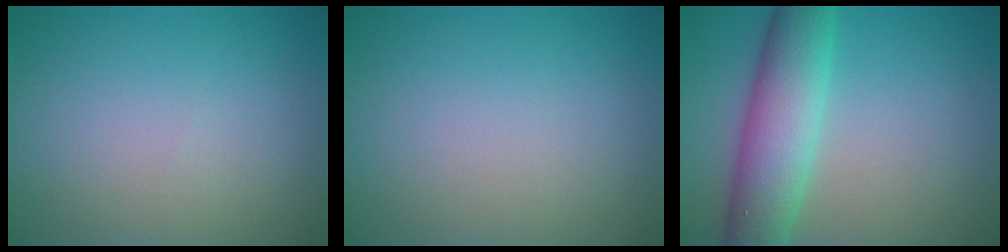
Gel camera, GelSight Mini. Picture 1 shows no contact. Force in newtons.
{"total": 0.0}
{"total": 7.3, "press": 7.3, "slide": 0.3}